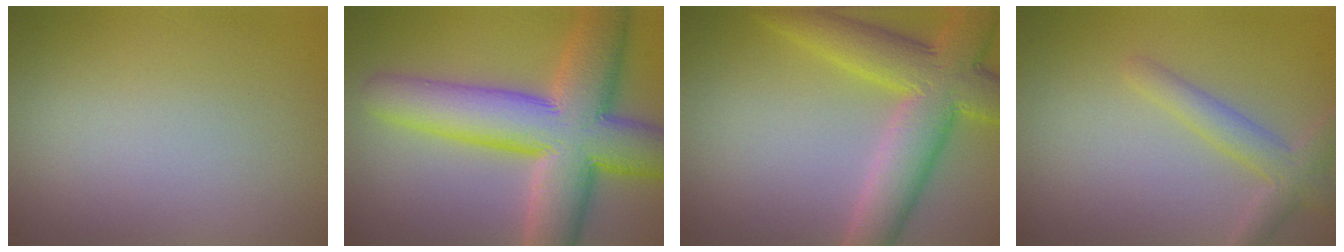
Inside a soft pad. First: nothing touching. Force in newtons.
{"total": 12.1, "press": 12.1, "slide": 0.4}
{"total": 8.2, "press": 8.1, "slide": 0.6}
{"total": 2.8, "press": 2.8, "slide": 0.1}